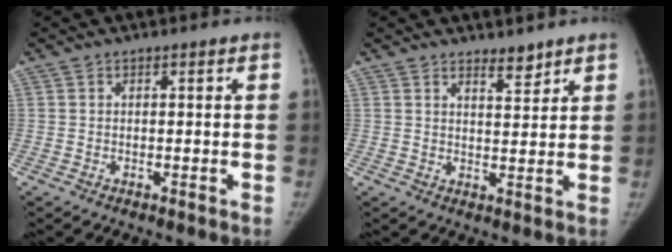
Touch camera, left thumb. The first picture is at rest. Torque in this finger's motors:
{"motor_torque": [-0.07, 0.04, 0.00, 0.35, 0.00]}